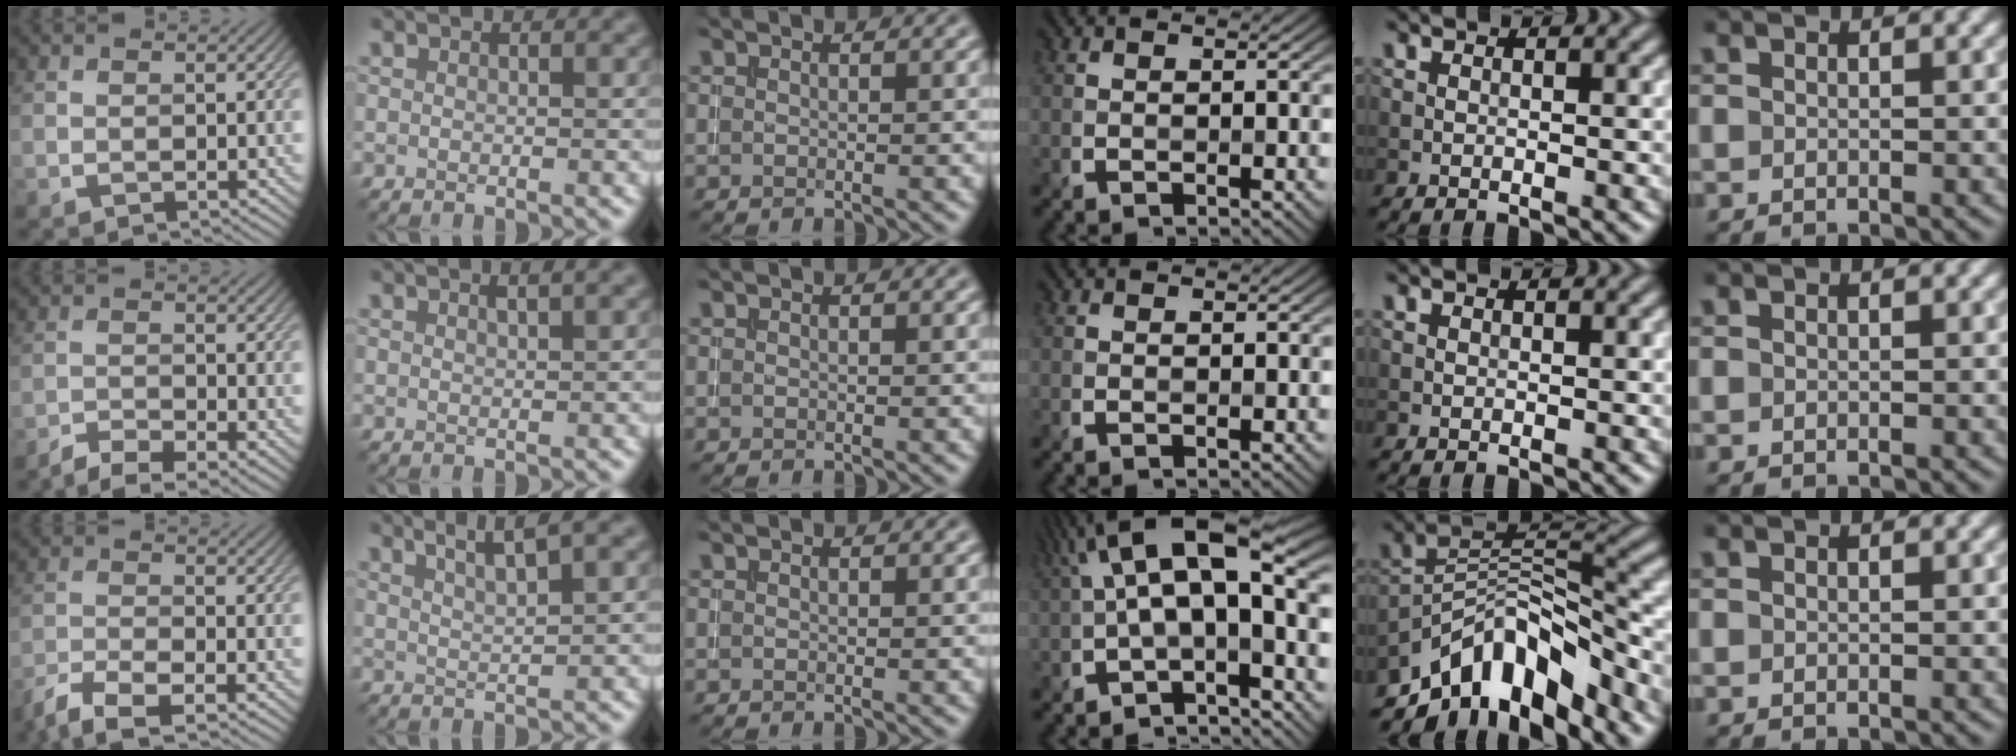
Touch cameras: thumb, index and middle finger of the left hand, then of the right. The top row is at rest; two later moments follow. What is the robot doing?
{"motion": "pour", "object": "almond"}